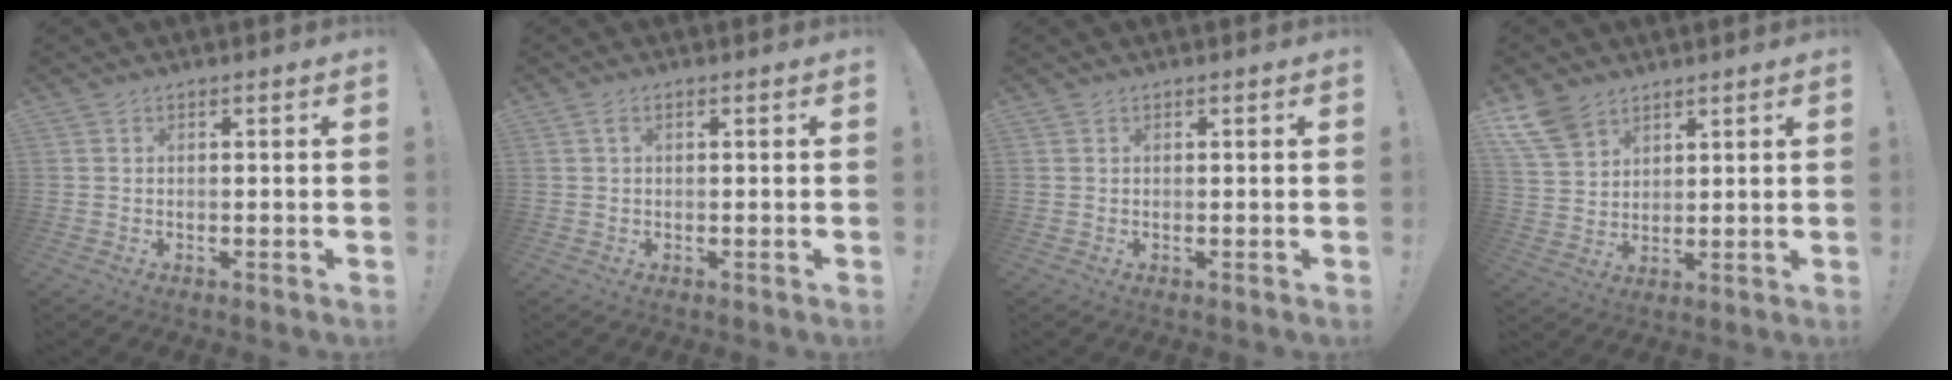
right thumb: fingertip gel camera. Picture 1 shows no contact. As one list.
[{"total": 1.2, "force": [0.3, 0.5, 1.0], "torque": [-0.018, 0.001, 0.004]}, {"total": 0.0}, {"total": 9.1, "force": [6.5, 5.3, 3.5], "torque": [-0.065, -0.032, 0.131]}]